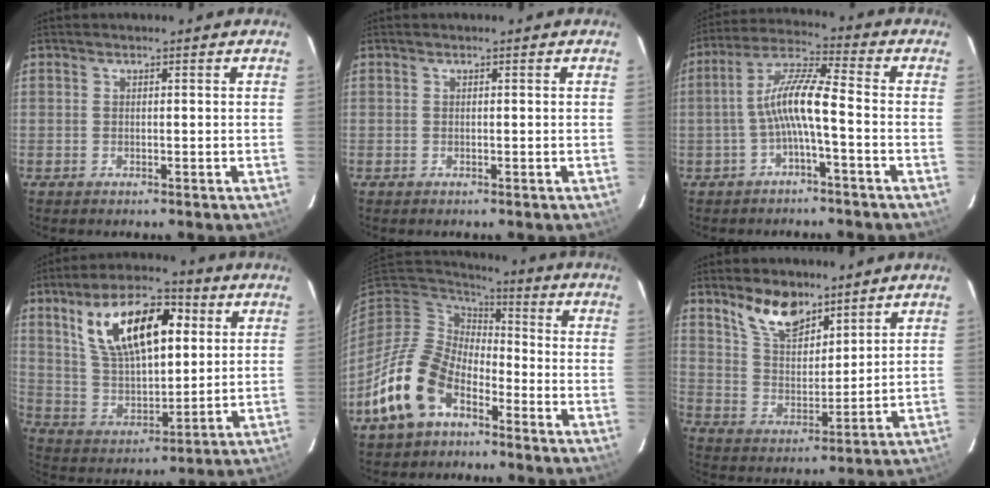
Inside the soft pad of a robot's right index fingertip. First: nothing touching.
{"total": 0.0}
{"total": 8.1, "force": [-2.3, 0.7, 7.7], "torque": [-0.172, 0.019, -0.045]}
{"total": 18.6, "force": [6.9, 8.7, 14.9], "torque": [-0.261, 0.028, 0.131]}
{"total": 15.5, "force": [-8.7, 9.2, 9.0], "torque": [-0.198, 0.000, -0.166]}
{"total": 9.9, "force": [7.4, 4.4, 5.0], "torque": [-0.088, 0.005, 0.143]}